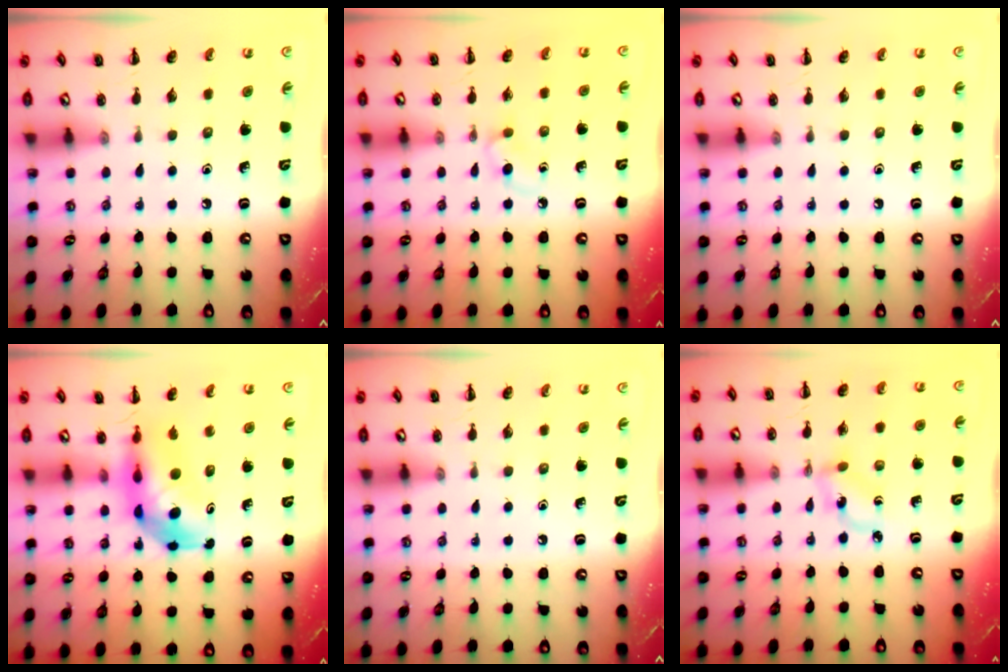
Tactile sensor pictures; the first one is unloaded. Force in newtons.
{"total": 2.9, "press": 2.7, "slide": 1.2}
{"total": 0.0}
{"total": 6.5, "press": 6.2, "slide": 1.8}
{"total": 0.0}
{"total": 2.3, "press": 2.2, "slide": 0.5}